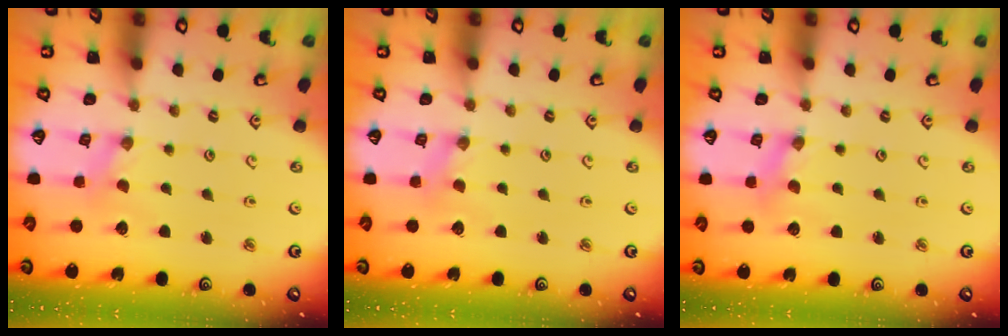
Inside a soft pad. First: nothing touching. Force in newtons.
{"total": 1.4, "press": 1.4, "slide": 0.2}
{"total": 1.5, "press": 1.5, "slide": 0.1}